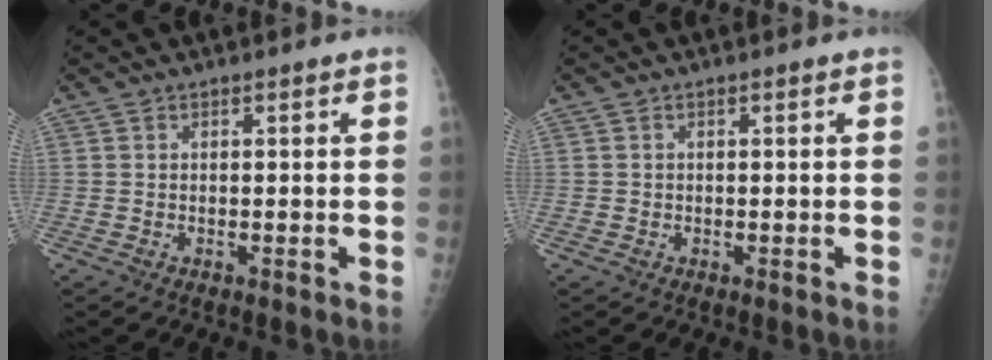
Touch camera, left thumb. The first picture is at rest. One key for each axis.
{"total": 0.6, "fx": -0.1, "fy": 0.6, "fz": 0.0, "tx": 0.005, "ty": 0.004, "tz": -0.002}